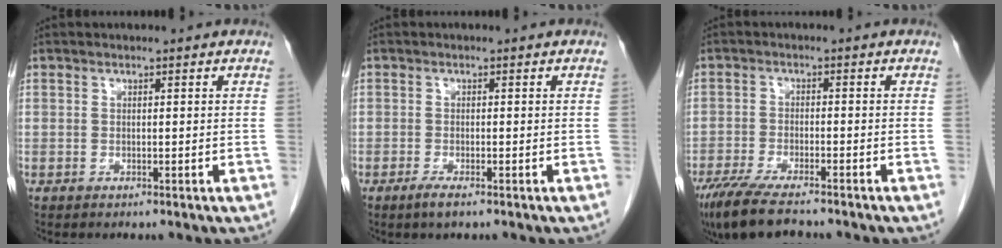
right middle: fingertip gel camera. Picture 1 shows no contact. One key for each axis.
{"total": 1.9, "fx": -1.3, "fy": 0.2, "fz": 1.4, "tx": -0.032, "ty": -0.005, "tz": -0.024}
{"total": 9.5, "fx": -7.7, "fy": 1.5, "fz": 5.4, "tx": -0.095, "ty": -0.024, "tz": -0.128}